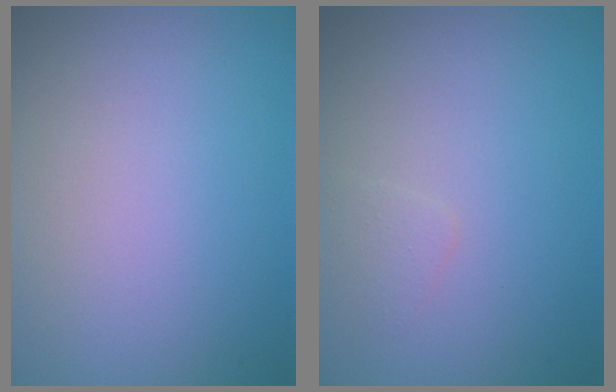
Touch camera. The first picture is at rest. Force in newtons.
{"total": 0.8, "press": 0.8, "slide": 0.1}